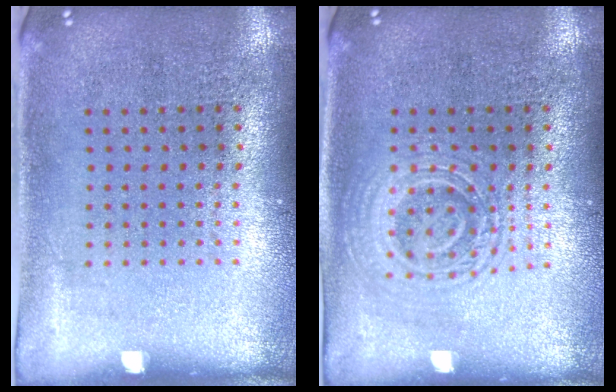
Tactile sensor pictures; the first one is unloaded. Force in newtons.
{"total": 1.8, "press": 1.7, "slide": 0.4}